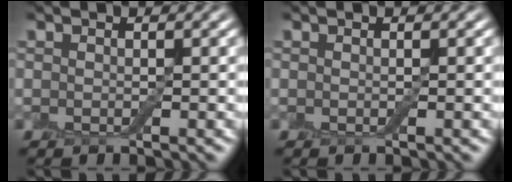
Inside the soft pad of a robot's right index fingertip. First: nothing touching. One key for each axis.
{"total": 0.0}